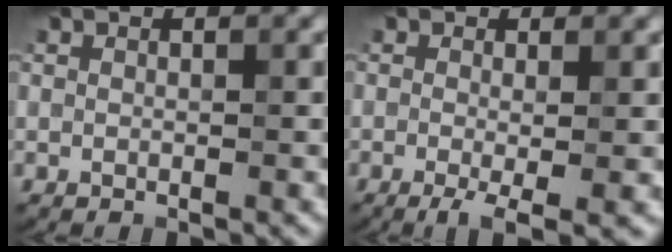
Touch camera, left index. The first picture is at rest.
{"total": 3.7, "force": [-1.0, 0.8, 3.5], "torque": [-0.058, -0.011, -0.018]}